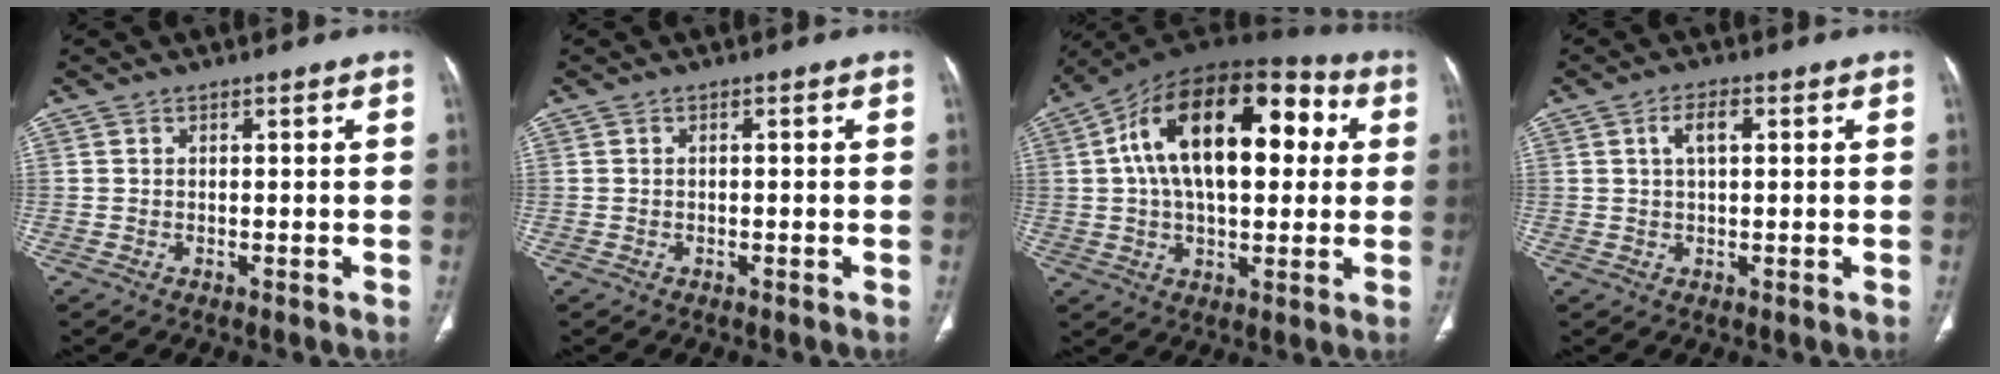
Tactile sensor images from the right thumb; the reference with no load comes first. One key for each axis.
{"total": 0.0}
{"total": 24.7, "fx": 4.9, "fy": 13.4, "fz": 20.2, "tx": -0.315, "ty": 0.036, "tz": 0.069}
{"total": 4.0, "fx": 1.1, "fy": 1.8, "fz": 3.3, "tx": -0.062, "ty": 0.008, "tz": 0.021}